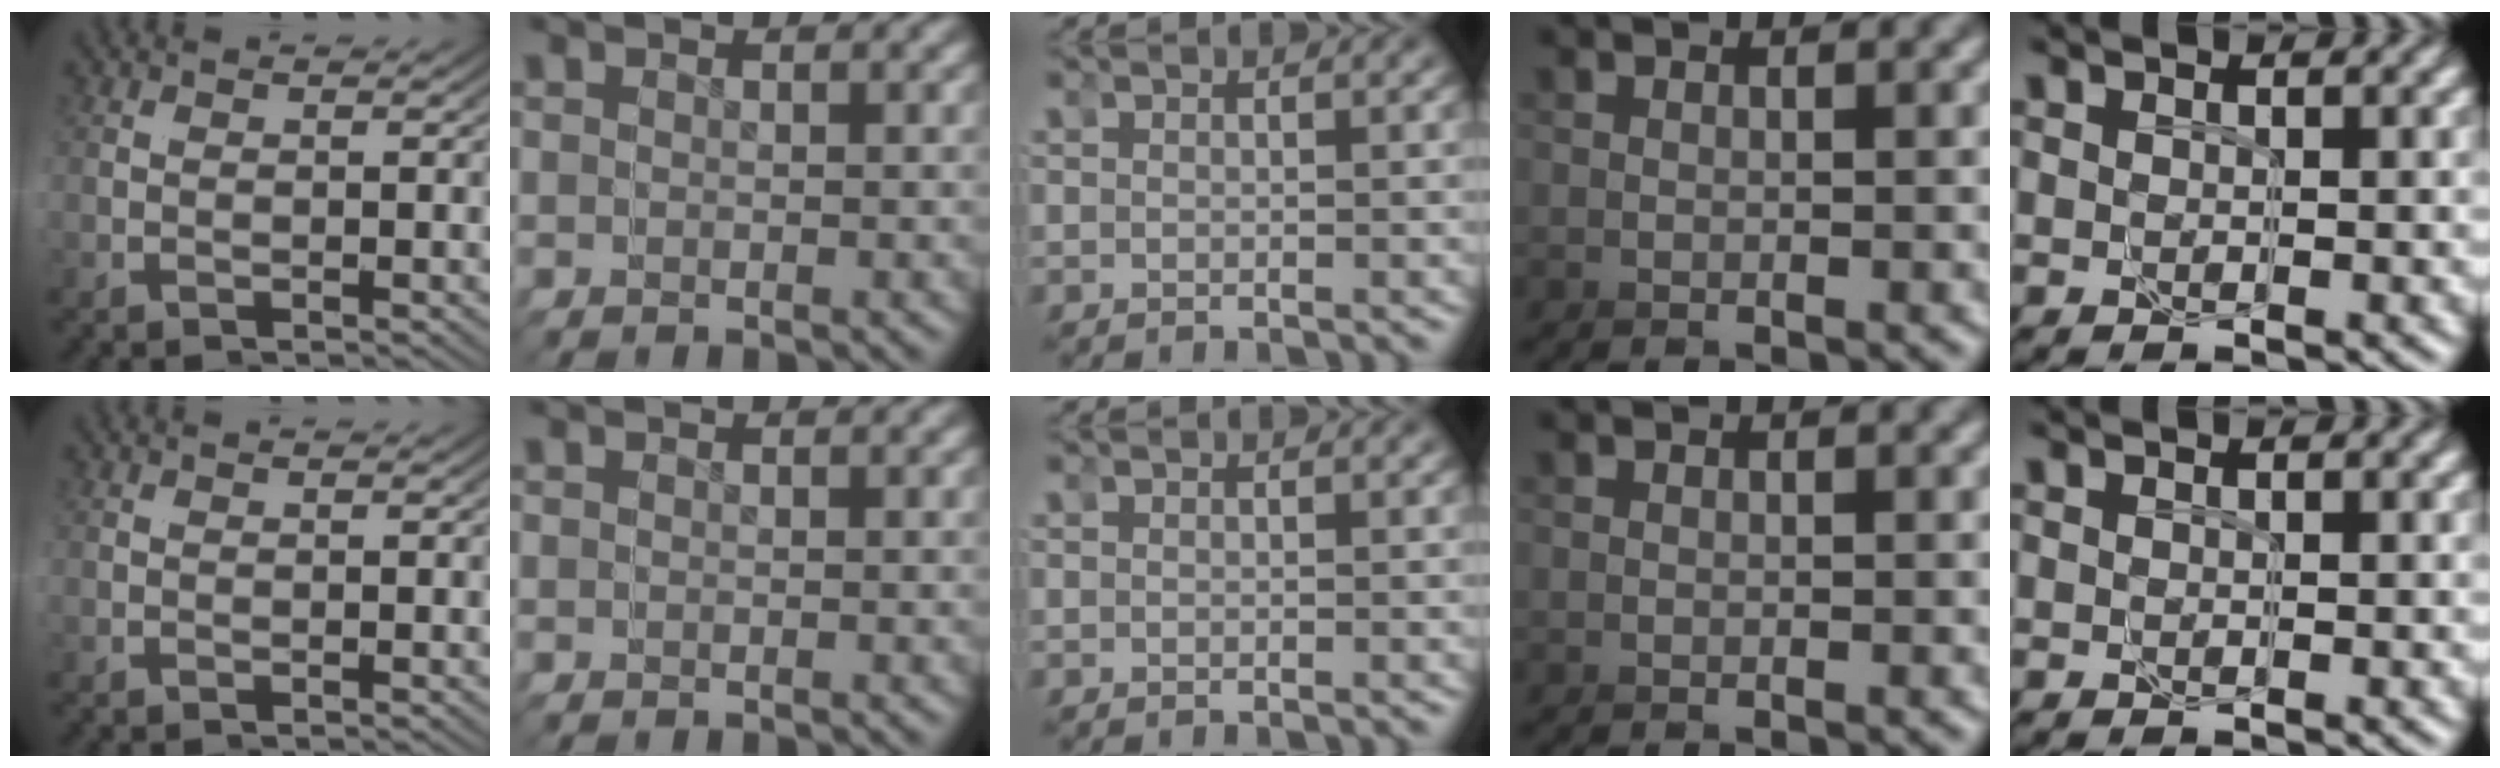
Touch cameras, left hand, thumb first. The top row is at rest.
{}